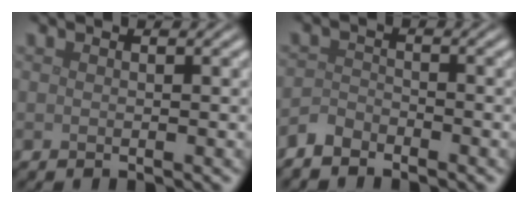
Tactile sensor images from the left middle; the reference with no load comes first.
{"total": 2.0, "force": [-1.8, 0.7, 0.3], "torque": [-0.006, 0.003, -0.044]}